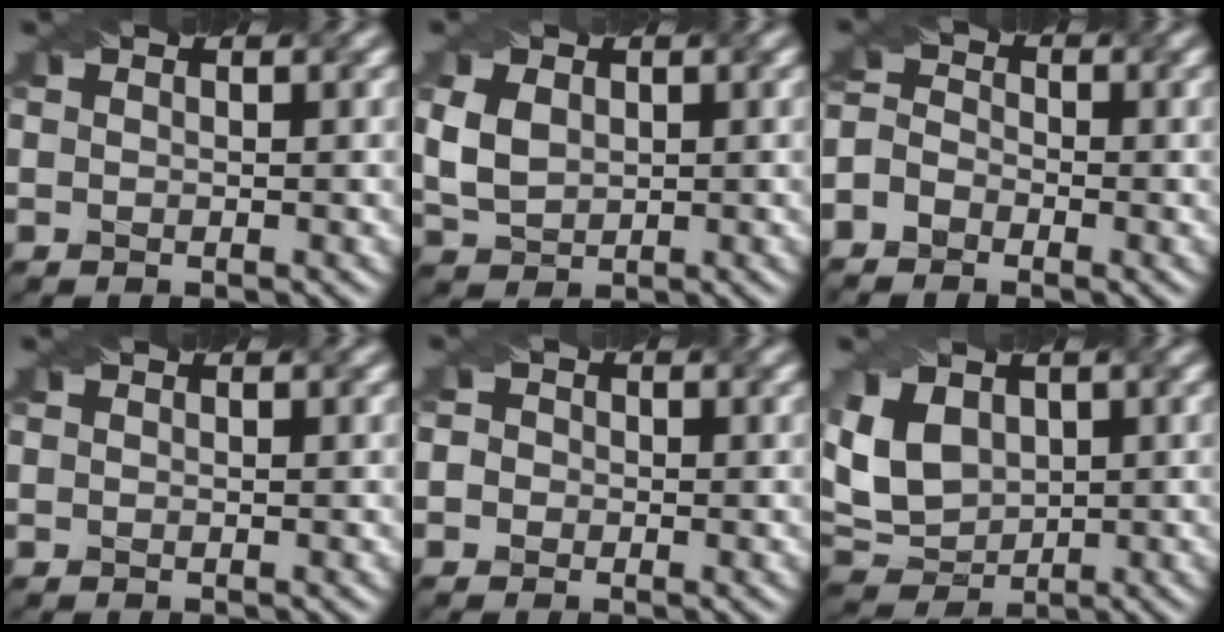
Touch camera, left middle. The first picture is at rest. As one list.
[{"total": 3.2, "force": [0.5, 2.4, 2.1], "torque": [-0.057, 0.001, 0.014]}, {"total": 3.2, "force": [-1.9, 2.2, 1.3], "torque": [-0.021, 0.014, -0.040]}, {"total": 0.0}, {"total": 2.5, "force": [0.2, 2.2, 1.1], "torque": [-0.001, 0.024, -0.023]}, {"total": 4.9, "force": [0.9, 3.5, 3.2], "torque": [-0.077, 0.001, 0.018]}]